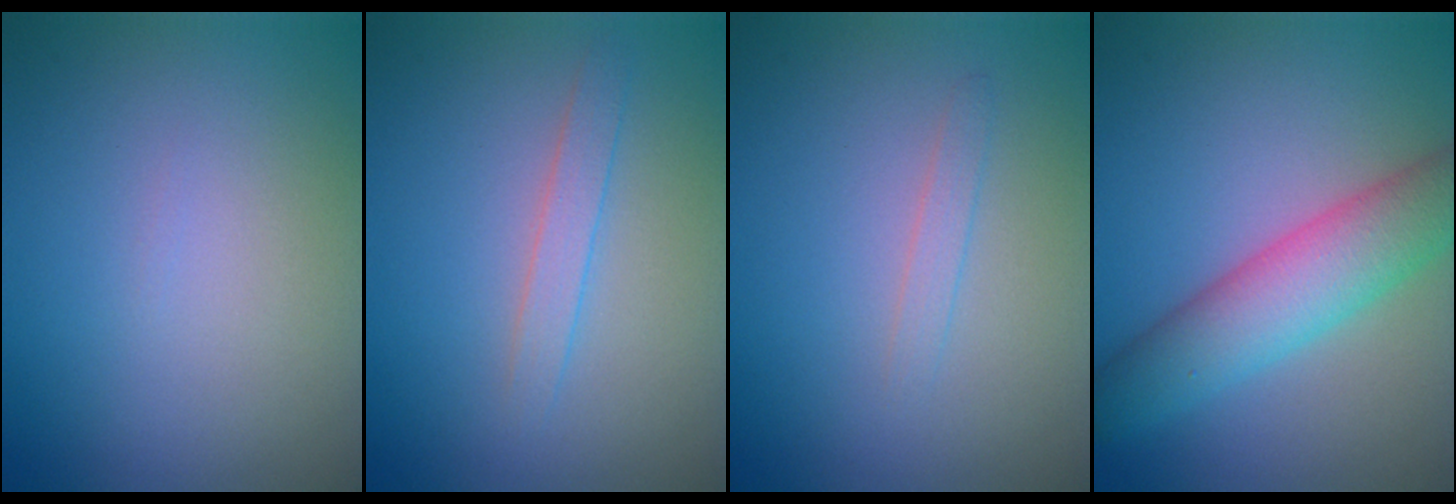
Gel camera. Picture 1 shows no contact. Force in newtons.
{"total": 1.6, "press": 1.6, "slide": 0.0}
{"total": 0.9, "press": 0.9, "slide": 0.1}
{"total": 6.0, "press": 6.0, "slide": 0.2}